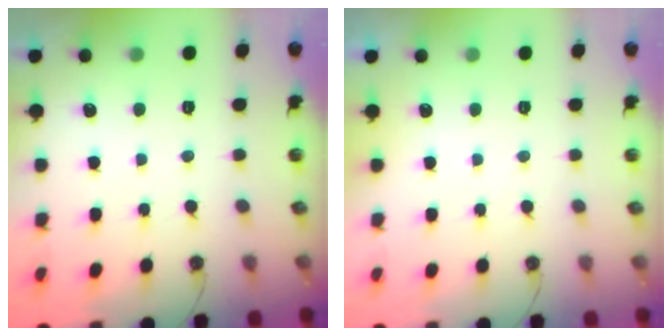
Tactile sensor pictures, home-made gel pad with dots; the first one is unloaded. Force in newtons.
{"total": 0.0}